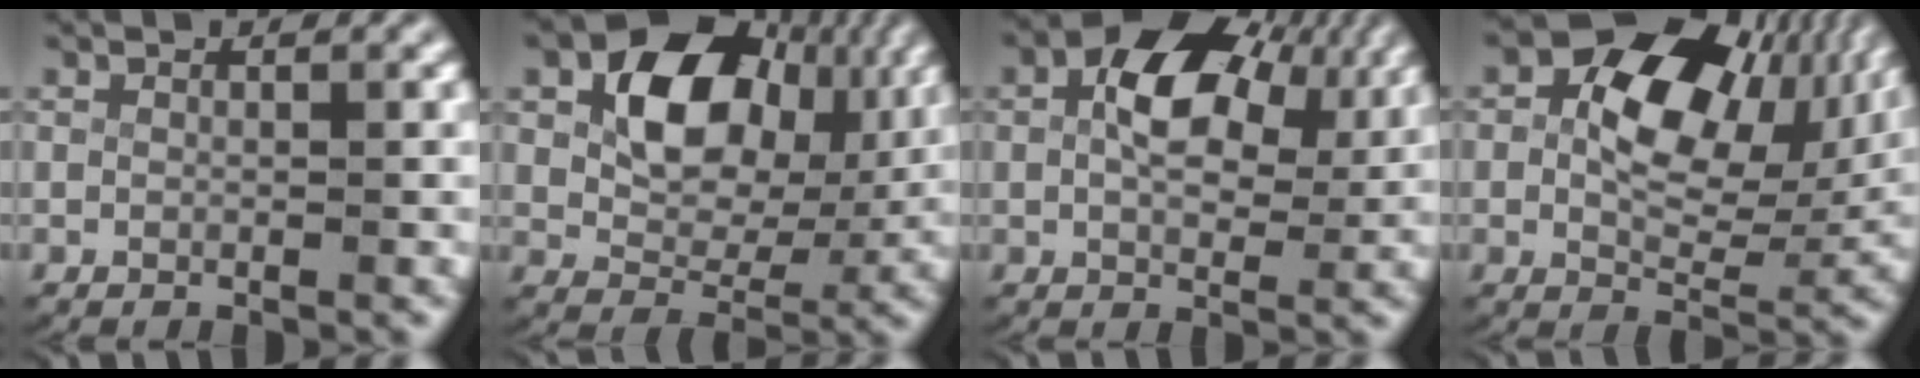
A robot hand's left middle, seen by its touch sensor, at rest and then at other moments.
{"total": 9.5, "force": [3.0, 6.1, 6.7], "torque": [-0.100, 0.009, 0.046]}
{"total": 7.7, "force": [2.1, 4.6, 5.8], "torque": [-0.098, 0.002, 0.030]}
{"total": 12.9, "force": [3.3, 7.6, 9.9], "torque": [-0.138, 0.017, 0.039]}